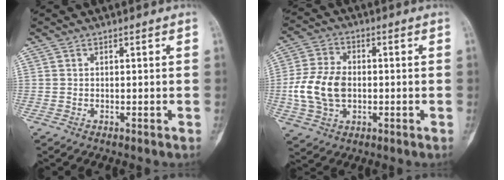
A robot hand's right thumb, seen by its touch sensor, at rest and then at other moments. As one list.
[{"total": 11.7, "force": [-1.1, 8.0, 8.5], "torque": [-0.160, 0.012, -0.023]}]